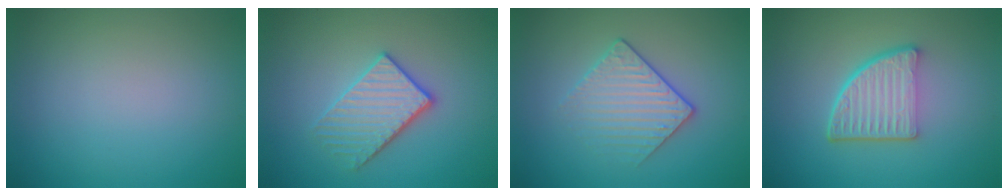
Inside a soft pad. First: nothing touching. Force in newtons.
{"total": 3.4, "press": 3.1, "slide": 1.2}
{"total": 3.1, "press": 2.8, "slide": 1.3}
{"total": 5.4, "press": 3.9, "slide": 3.8}